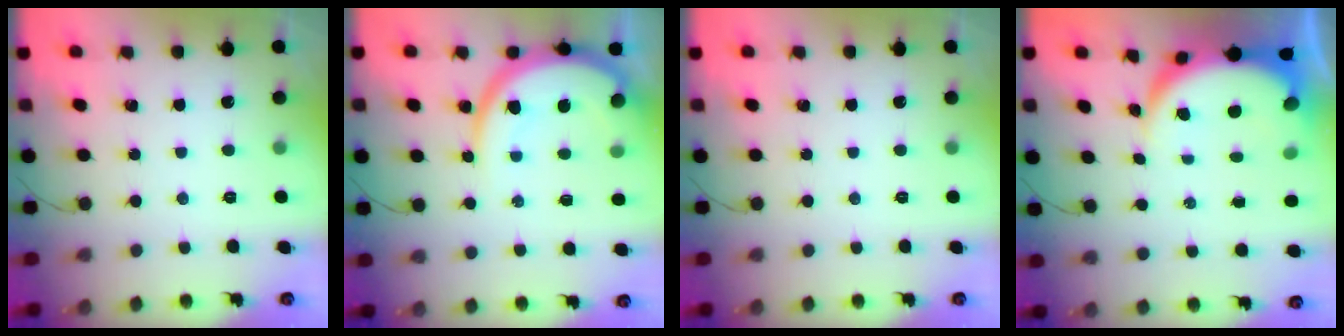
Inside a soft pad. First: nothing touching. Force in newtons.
{"total": 12.4, "press": 12.3, "slide": 1.2}
{"total": 0.0}
{"total": 7.8, "press": 7.6, "slide": 1.5}